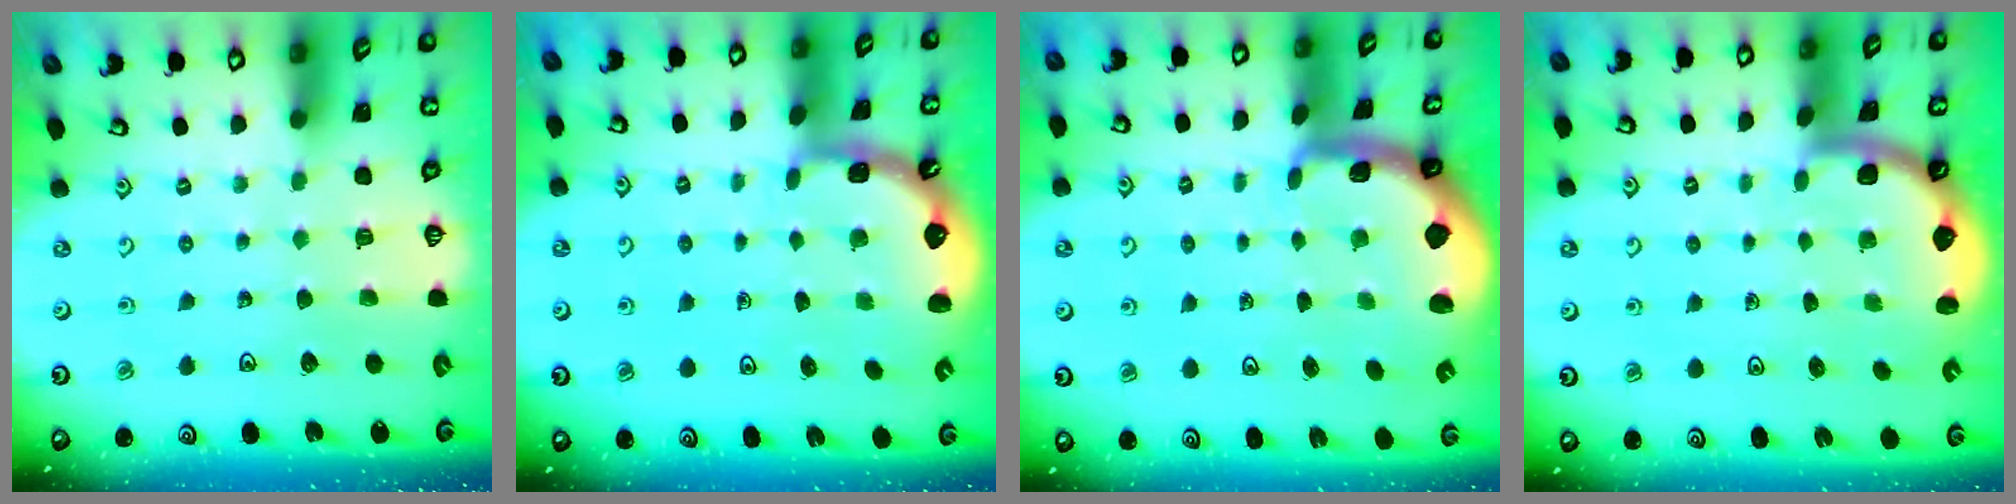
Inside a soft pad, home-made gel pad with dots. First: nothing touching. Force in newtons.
{"total": 1.3, "press": 1.3, "slide": 0.1}
{"total": 1.8, "press": 1.7, "slide": 0.4}
{"total": 1.6, "press": 1.6, "slide": 0.1}